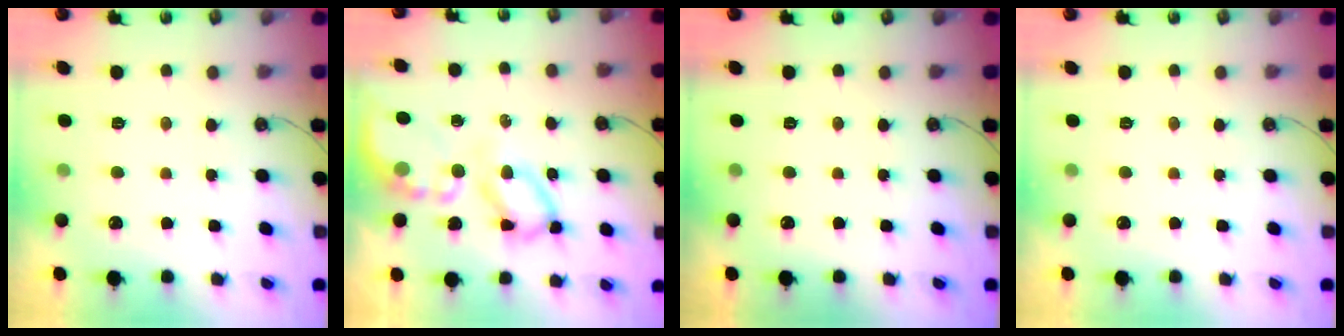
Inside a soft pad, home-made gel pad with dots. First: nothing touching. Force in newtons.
{"total": 10.4, "press": 10.4, "slide": 0.9}
{"total": 0.0}
{"total": 0.0}